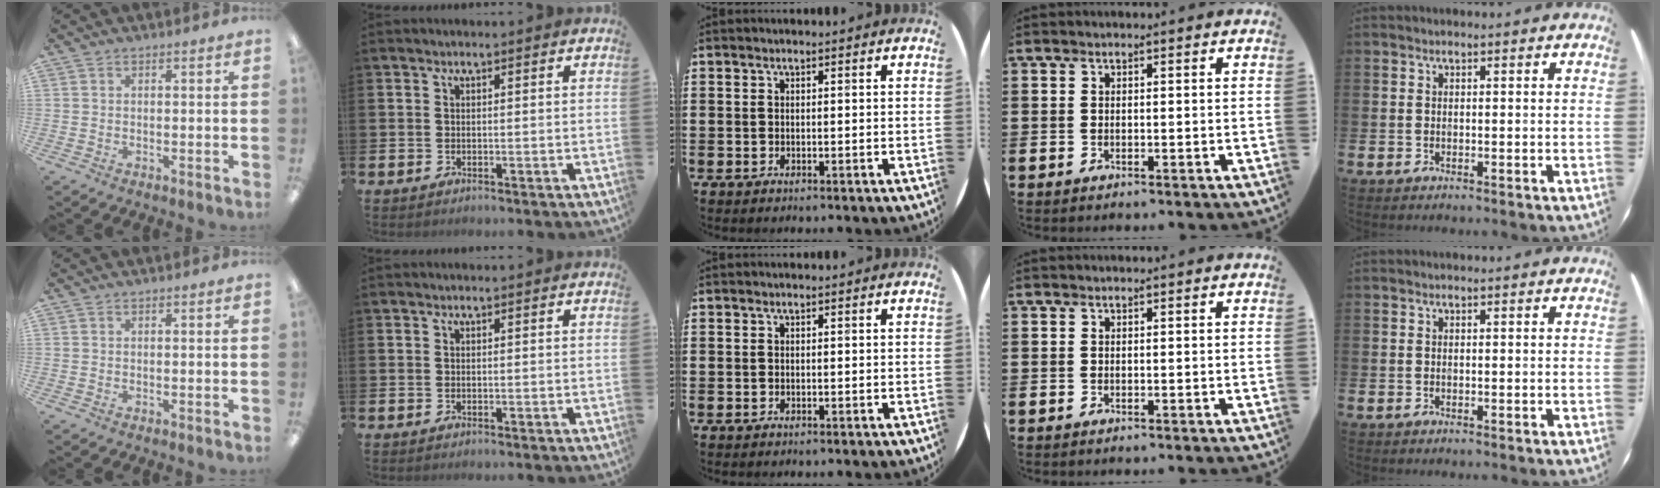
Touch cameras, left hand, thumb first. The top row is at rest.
{}